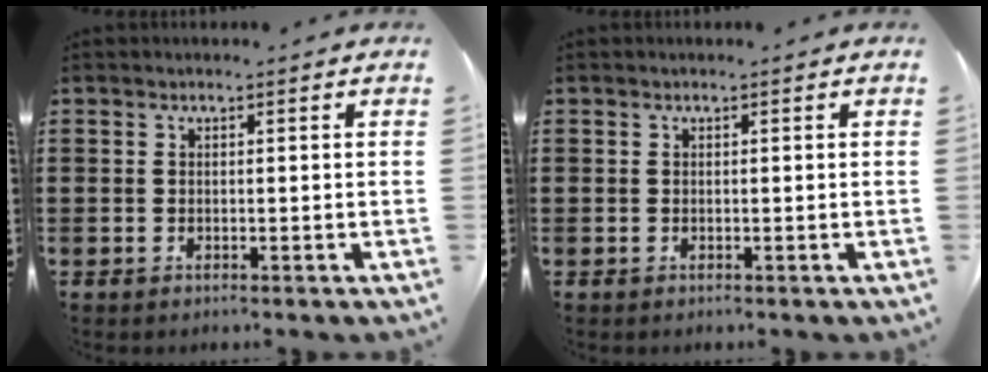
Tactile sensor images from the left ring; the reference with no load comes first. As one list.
[{"total": 0.0}]